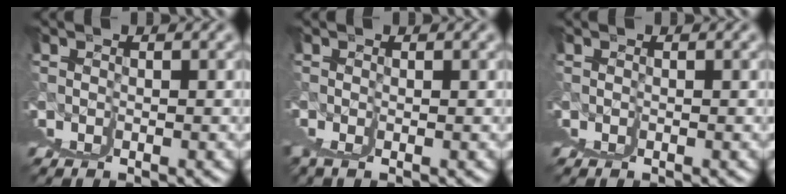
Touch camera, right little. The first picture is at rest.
{"total": 1.6, "force": [1.0, -0.7, 1.0], "torque": [0.002, 0.014, 0.014]}
{"total": 0.0}